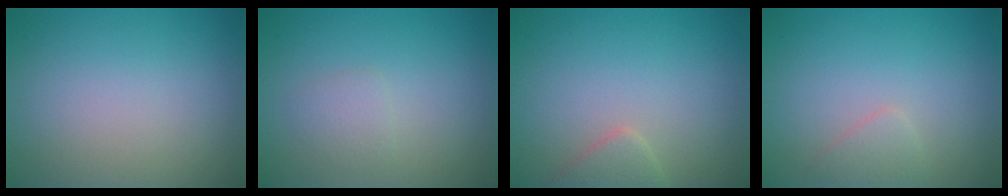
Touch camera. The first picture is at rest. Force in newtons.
{"total": 1.2, "press": 1.2, "slide": 0.0}
{"total": 1.9, "press": 1.9, "slide": 0.1}
{"total": 1.2, "press": 1.2, "slide": 0.1}